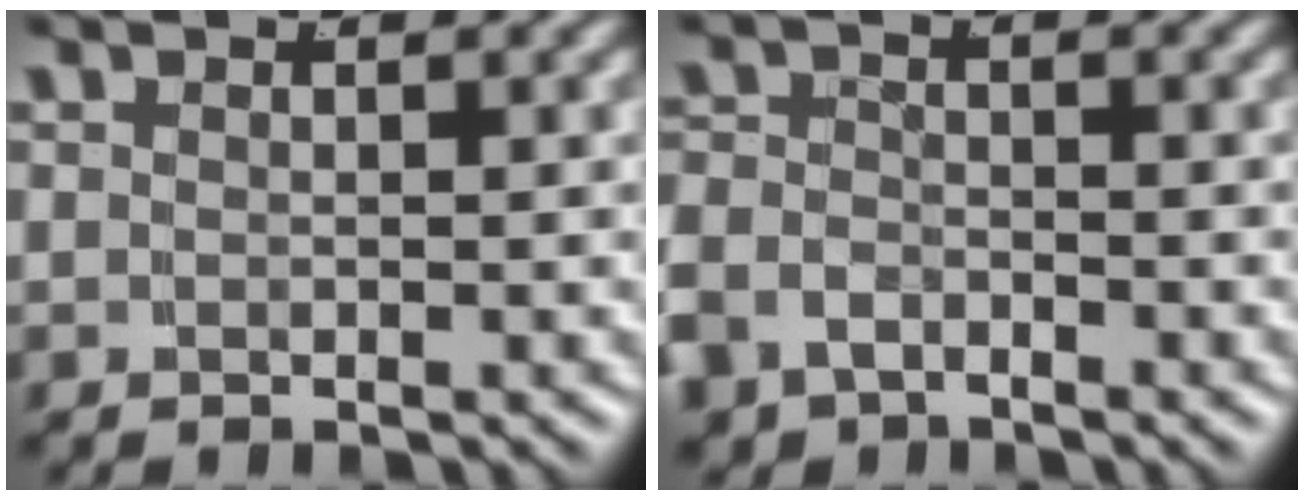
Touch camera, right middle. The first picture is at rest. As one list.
[{"total": 3.9, "force": [-2.5, 2.9, 1.0], "torque": [-0.046, -0.028, -0.035]}]